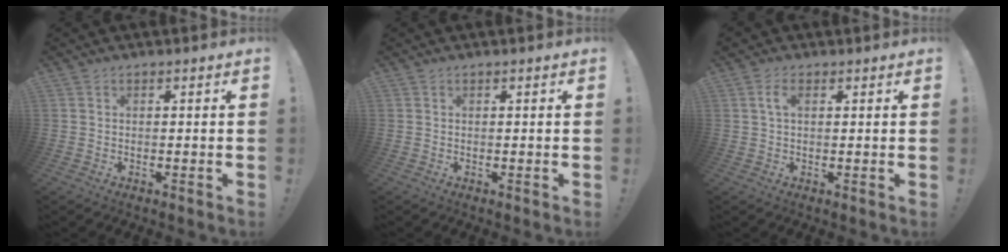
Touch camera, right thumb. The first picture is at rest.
{"total": 0.0}
{"total": 3.9, "force": [1.5, 2.0, 3.0], "torque": [-0.054, 0.003, 0.025]}